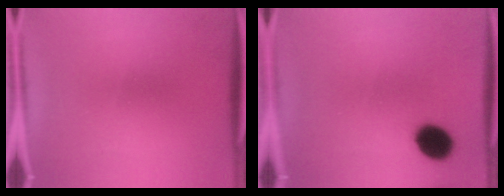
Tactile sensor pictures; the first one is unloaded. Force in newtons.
{"total": 8.5}